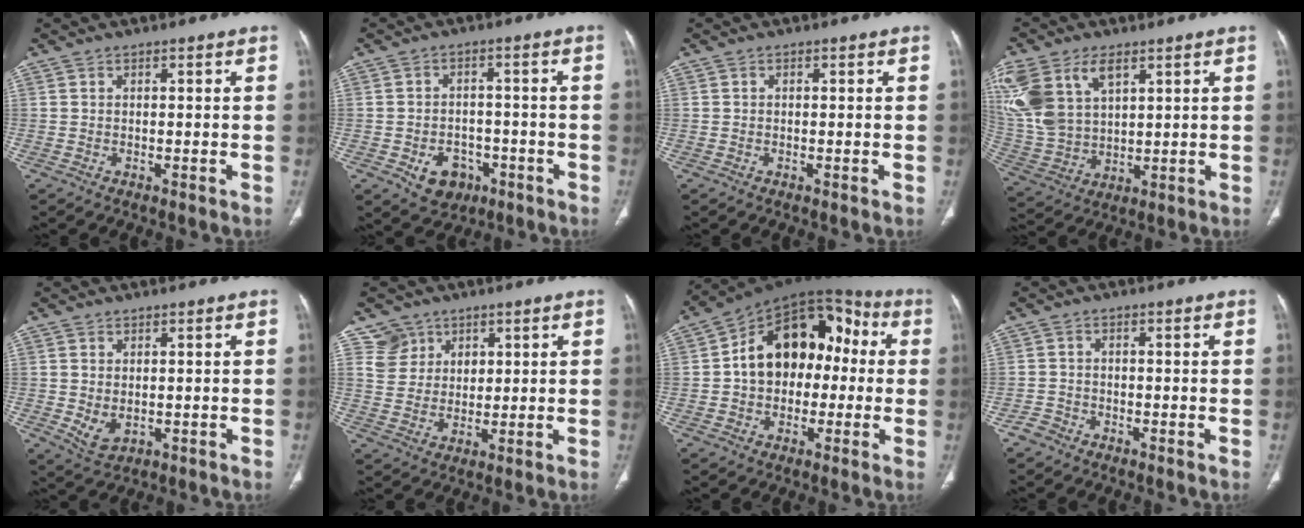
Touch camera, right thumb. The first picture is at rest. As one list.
[{"total": 7.2, "force": [-3.0, 5.6, 3.4], "torque": [-0.030, 0.024, -0.035]}, {"total": 0.0}, {"total": 17.7, "force": [7.8, 10.9, 11.6], "torque": [-0.267, -0.009, 0.161]}, {"total": 3.8, "force": [-0.3, 2.5, 2.9], "torque": [-0.054, -0.008, 0.009]}, {"total": 6.3, "force": [3.5, 5.2, 0.2], "torque": [0.027, -0.026, 0.074]}, {"total": 18.3, "force": [0.8, 12.7, 13.2], "torque": [-0.157, 0.054, 0.001]}, {"total": 3.9, "force": [-2.8, 2.5, 0.9], "torque": [-0.016, 0.021, -0.050]}]